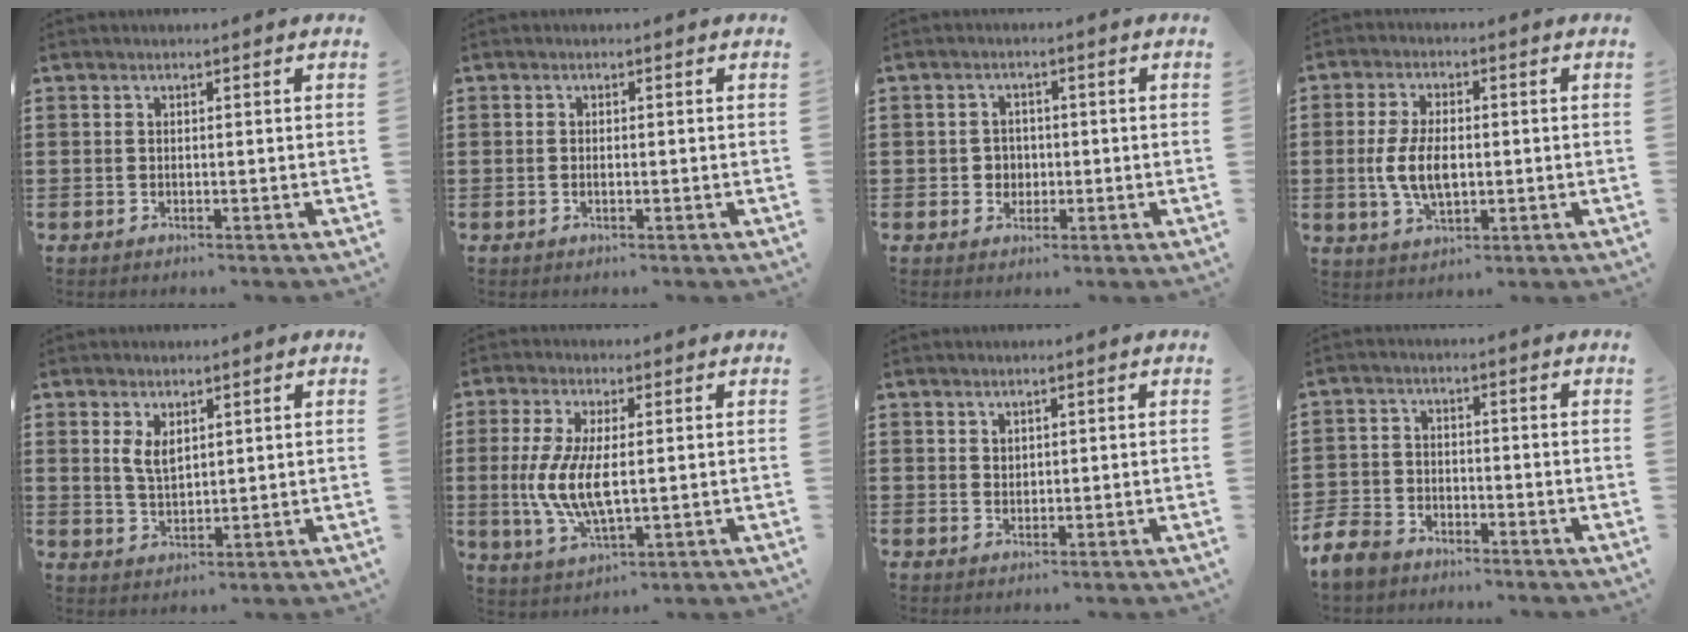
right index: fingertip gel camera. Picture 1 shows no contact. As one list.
[{"total": 0.6, "force": [-0.2, 0.1, 0.5], "torque": [-0.011, -0.005, -0.002]}, {"total": 2.5, "force": [-0.3, 2.4, 0.6], "torque": [-0.022, 0.007, -0.010]}, {"total": 6.6, "force": [-0.5, 3.4, 5.7], "torque": [-0.126, 0.000, -0.012]}, {"total": 3.4, "force": [1.7, 1.7, 2.4], "torque": [-0.045, -0.001, 0.030]}, {"total": 8.2, "force": [-0.1, 3.1, 7.6], "torque": [-0.173, -0.008, -0.007]}, {"total": 1.3, "force": [1.1, 0.7, 0.2], "torque": [-0.004, 0.000, 0.022]}, {"total": 4.5, "force": [-4.0, 1.8, 1.2], "torque": [-0.053, -0.003, -0.088]}]